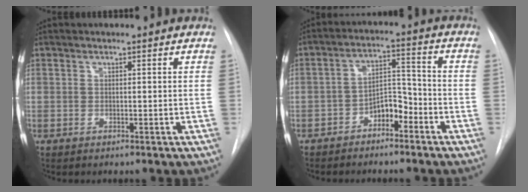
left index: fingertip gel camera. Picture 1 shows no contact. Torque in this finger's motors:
{"motor_torque": [0.07, 0.03, 0.08, 0.04]}